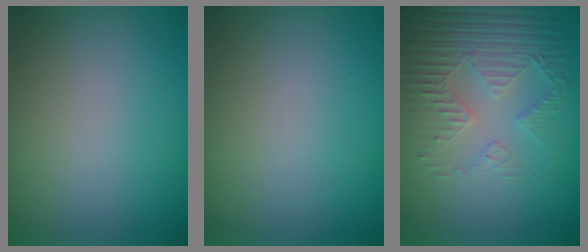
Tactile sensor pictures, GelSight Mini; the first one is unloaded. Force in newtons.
{"total": 0.0}
{"total": 5.1, "press": 3.5, "slide": 3.8}